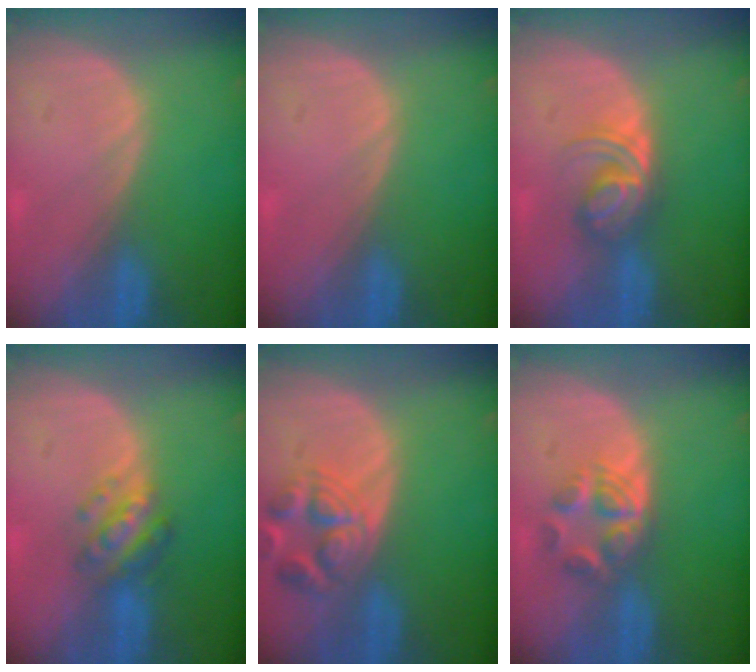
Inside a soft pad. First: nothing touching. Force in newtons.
{"total": 0.0}
{"total": 5.9, "press": 5.2, "slide": 2.9}
{"total": 5.4, "press": 5.0, "slide": 1.9}
{"total": 6.8, "press": 6.3, "slide": 2.6}
{"total": 5.9, "press": 5.0, "slide": 3.3}